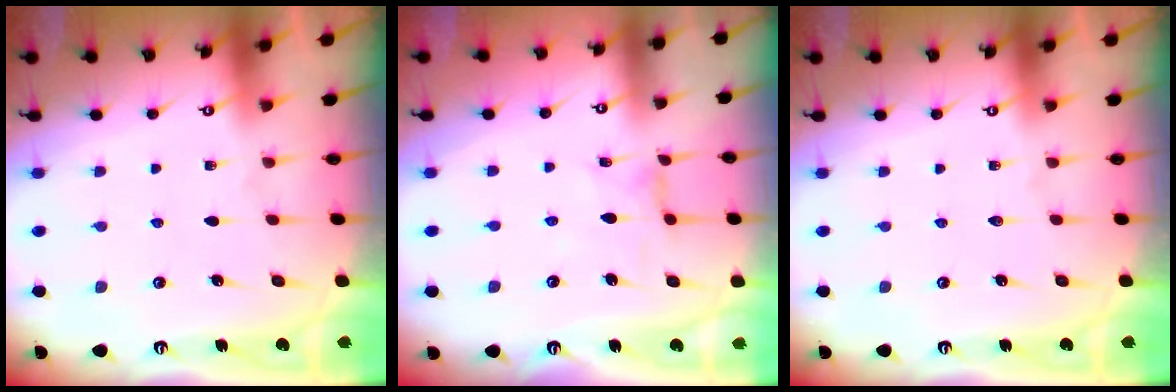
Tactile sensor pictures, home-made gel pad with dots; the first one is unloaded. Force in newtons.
{"total": 2.3, "press": 2.3, "slide": 0.4}
{"total": 0.0}